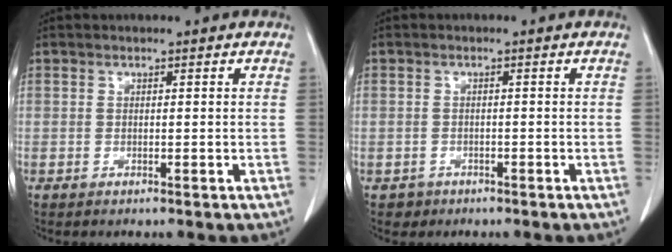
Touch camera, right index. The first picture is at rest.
{"total": 1.9, "force": [-1.0, 1.5, -0.2], "torque": [0.000, 0.009, -0.018]}